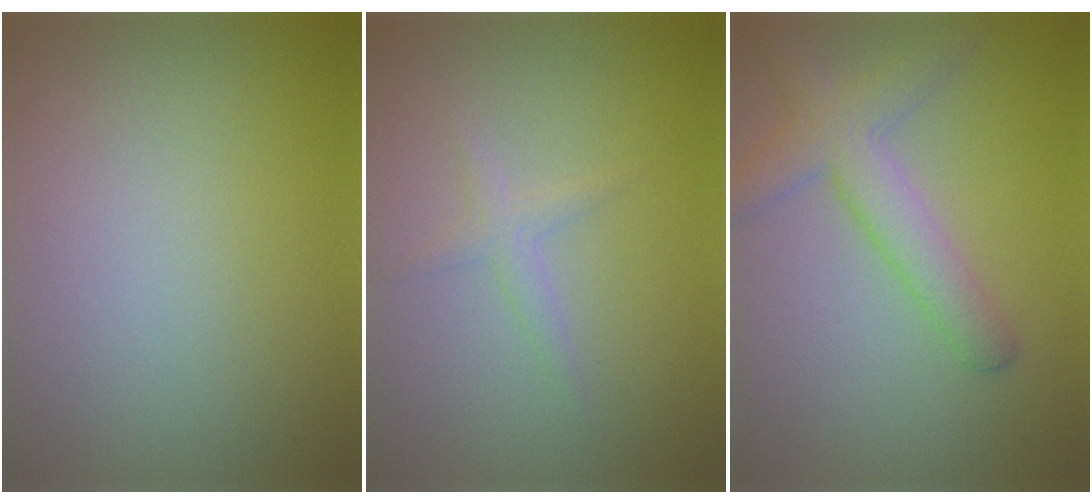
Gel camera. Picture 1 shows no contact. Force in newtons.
{"total": 1.3, "press": 1.3, "slide": 0.1}
{"total": 4.4, "press": 4.4, "slide": 0.2}